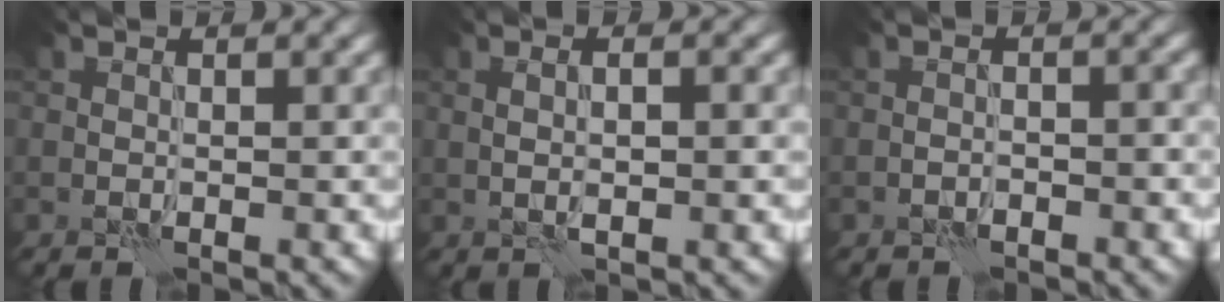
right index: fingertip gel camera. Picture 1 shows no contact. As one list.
[{"total": 2.4, "force": [0.2, 0.7, 2.3], "torque": [-0.032, -0.002, 0.006]}, {"total": 1.2, "force": [-1.1, 0.4, 0.5], "torque": [-0.006, 0.007, -0.020]}]